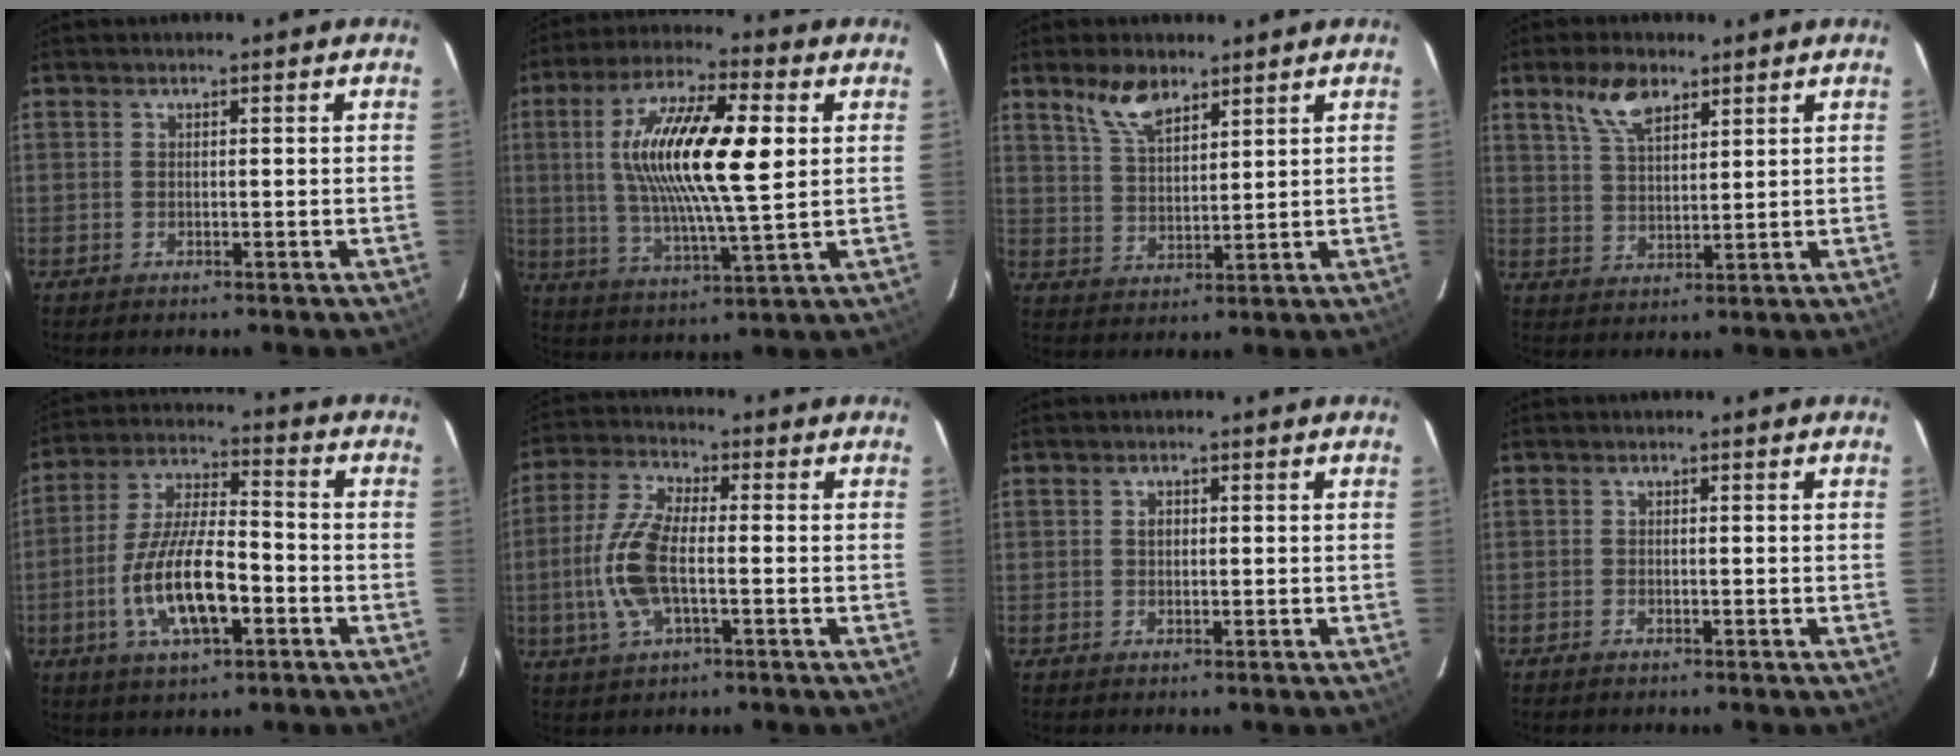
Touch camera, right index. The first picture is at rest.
{"total": 18.6, "force": [3.5, 4.5, 17.8], "torque": [-0.325, 0.011, 0.058]}
{"total": 7.0, "force": [5.1, 2.9, 3.9], "torque": [-0.072, 0.005, 0.102]}
{"total": 7.2, "force": [4.6, 3.2, 4.5], "torque": [-0.084, 0.010, 0.090]}
{"total": 14.5, "force": [-4.9, 4.8, 12.7], "torque": [-0.261, -0.007, -0.086]}
{"total": 11.3, "force": [-2.0, 4.6, 10.1], "torque": [-0.225, 0.005, -0.042]}
{"total": 1.3, "force": [0.2, 1.1, 0.7], "torque": [-0.011, 0.005, 0.002]}
{"total": 0.7, "force": [-0.6, 0.4, 0.1], "torque": [-0.004, 0.000, -0.013]}